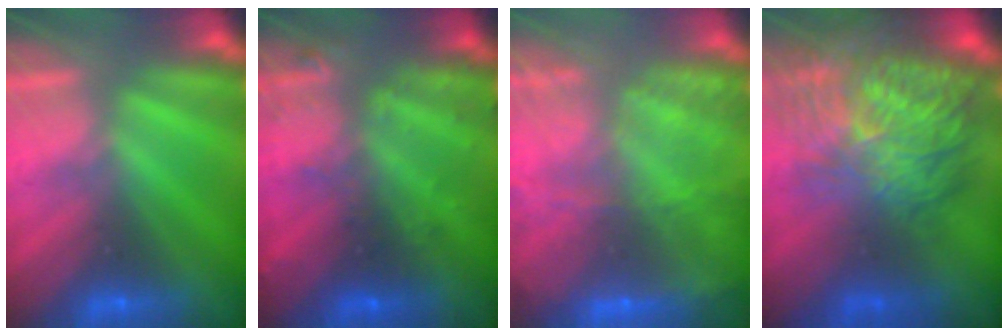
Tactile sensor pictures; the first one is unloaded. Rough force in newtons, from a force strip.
{"total": 3.2}
{"total": 9.4}
{"total": 9.0}